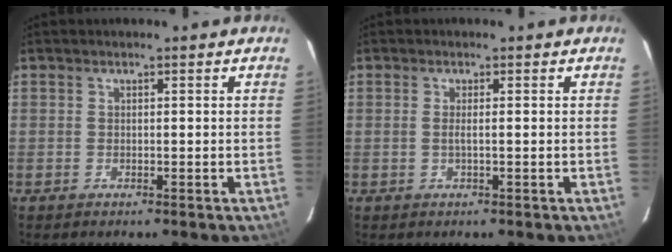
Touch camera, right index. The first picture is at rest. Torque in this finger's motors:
{"motor_torque": [-0.07, 0.18, -0.08, 0.00]}